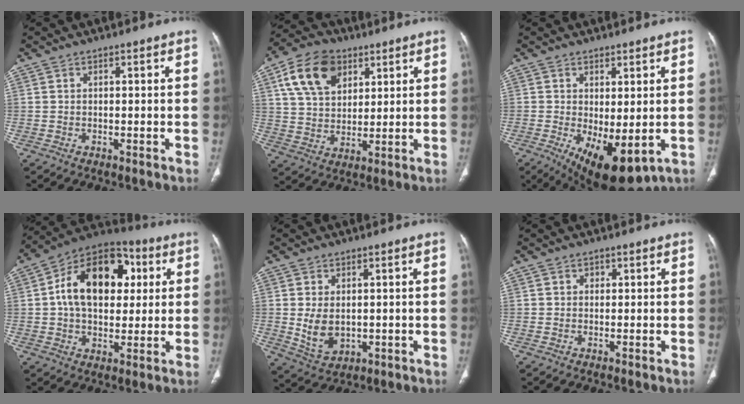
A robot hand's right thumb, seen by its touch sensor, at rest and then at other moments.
{"total": 13.6, "force": [6.1, 9.2, 8.1], "torque": [-0.128, -0.010, 0.111]}
{"total": 10.4, "force": [-2.3, 4.5, 9.1], "torque": [-0.136, -0.018, -0.015]}
{"total": 19.3, "force": [3.7, 12.8, 14.0], "torque": [-0.193, 0.018, 0.053]}
{"total": 6.7, "force": [0.0, 4.5, 4.9], "torque": [-0.081, -0.012, 0.018]}
{"total": 0.9, "force": [0.2, 0.8, 0.2], "torque": [0.005, 0.002, 0.002]}